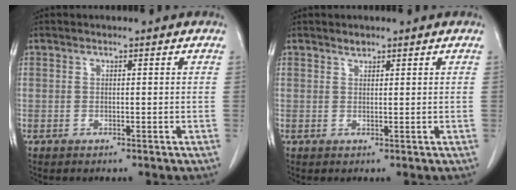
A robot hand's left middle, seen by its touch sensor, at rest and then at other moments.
{"total": 0.8, "force": [0.7, 0.3, 0.1], "torque": [-0.005, -0.004, 0.012]}